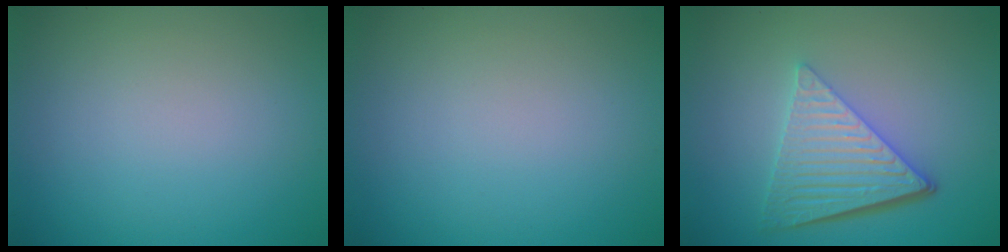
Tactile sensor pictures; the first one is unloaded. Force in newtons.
{"total": 0.0}
{"total": 5.8, "press": 4.2, "slide": 4.0}